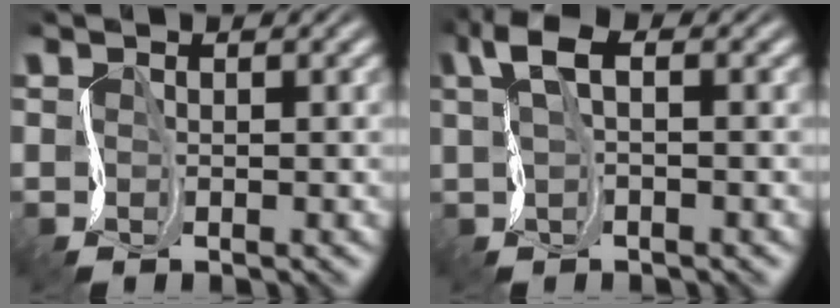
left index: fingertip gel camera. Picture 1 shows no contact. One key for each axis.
{"total": 3.6, "fx": 0.4, "fy": 1.8, "fz": 3.1, "tx": -0.074, "ty": 0.005, "tz": 0.002}